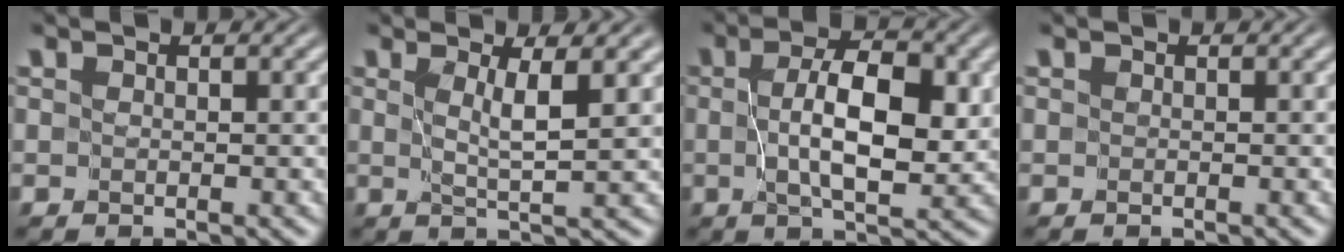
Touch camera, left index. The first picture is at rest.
{"total": 3.0, "force": [0.9, 0.1, 2.8], "torque": [-0.046, -0.005, 0.016]}
{"total": 6.5, "force": [0.4, 2.5, 6.0], "torque": [-0.100, 0.002, 0.006]}
{"total": 0.0}